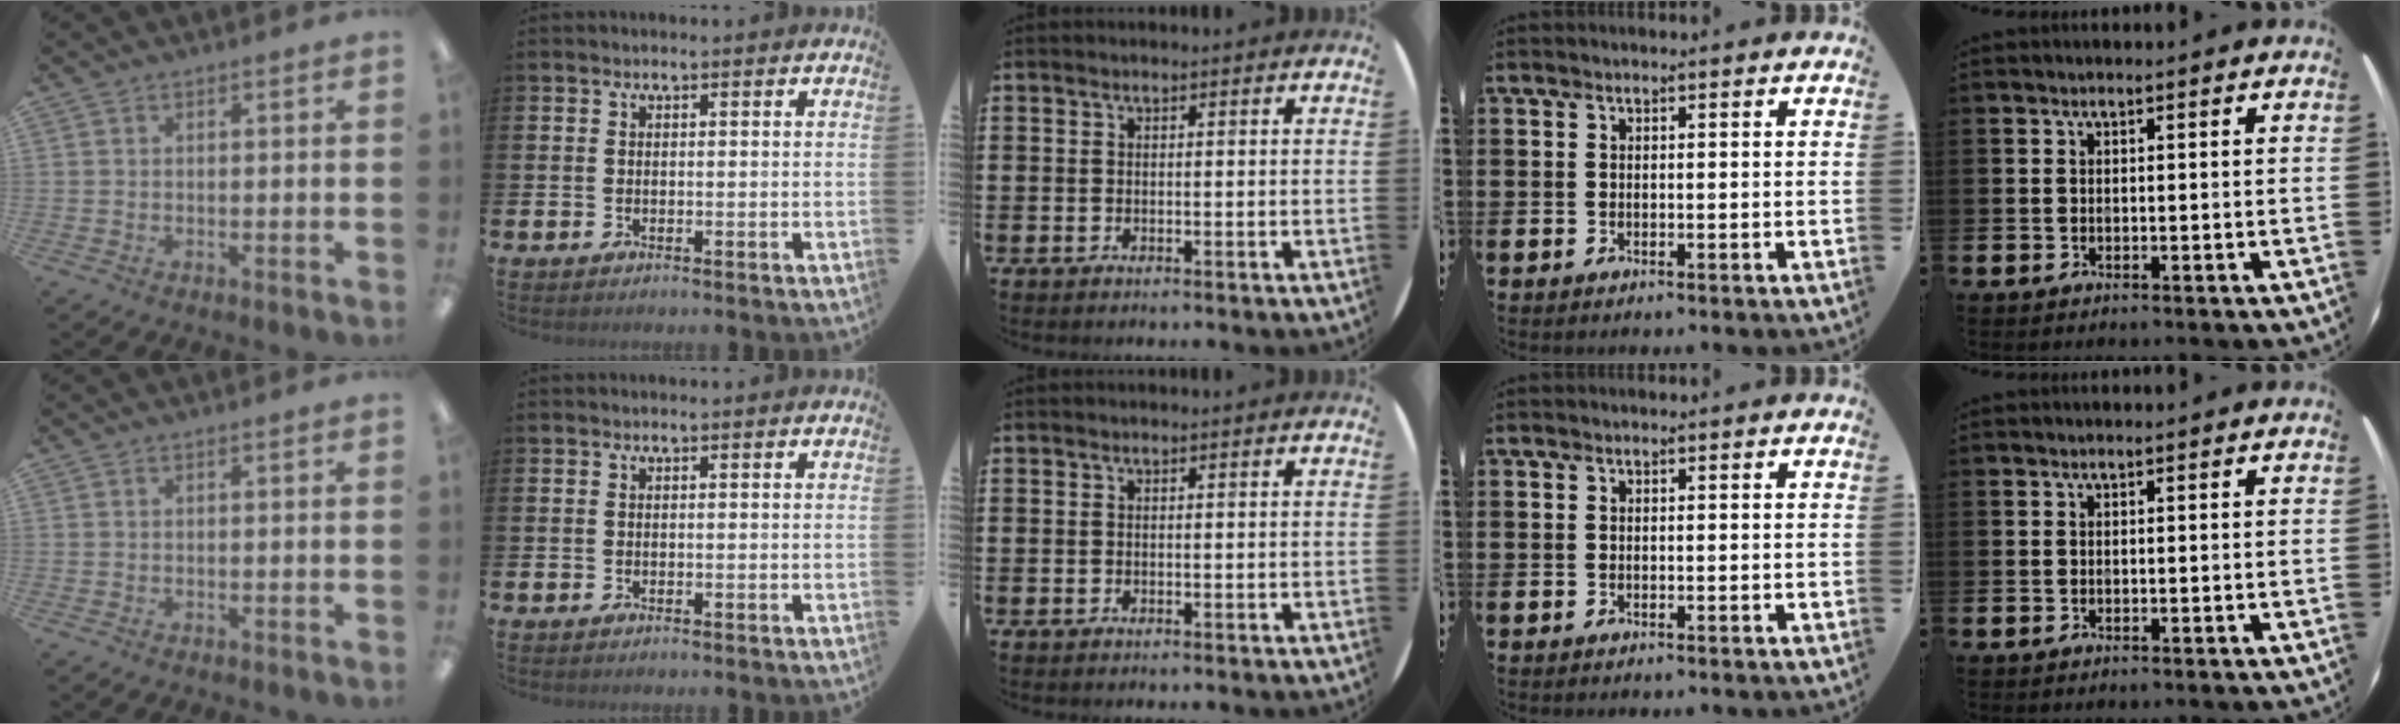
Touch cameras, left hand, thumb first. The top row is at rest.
{}